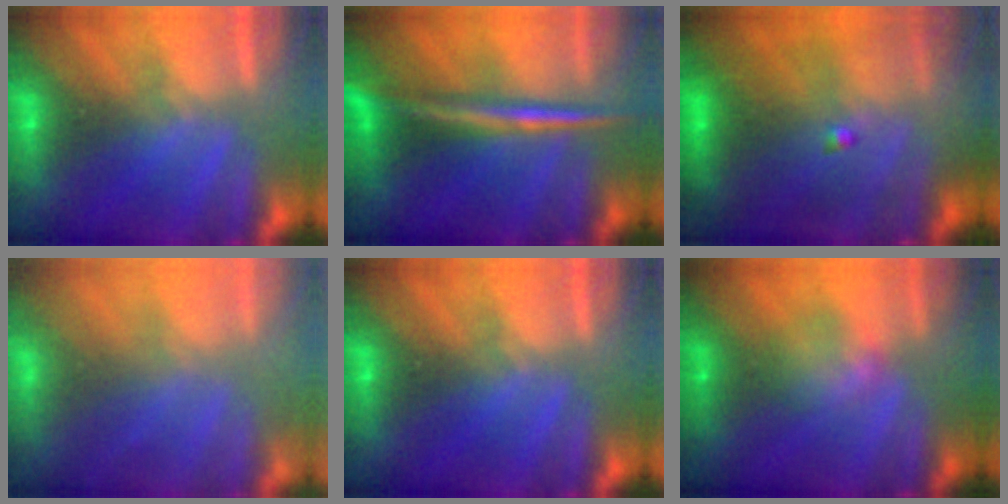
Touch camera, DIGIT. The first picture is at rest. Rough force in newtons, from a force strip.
{"total": 2.9}
{"total": 7.0}
{"total": 7.5}
{"total": 0.0}
{"total": 2.3}